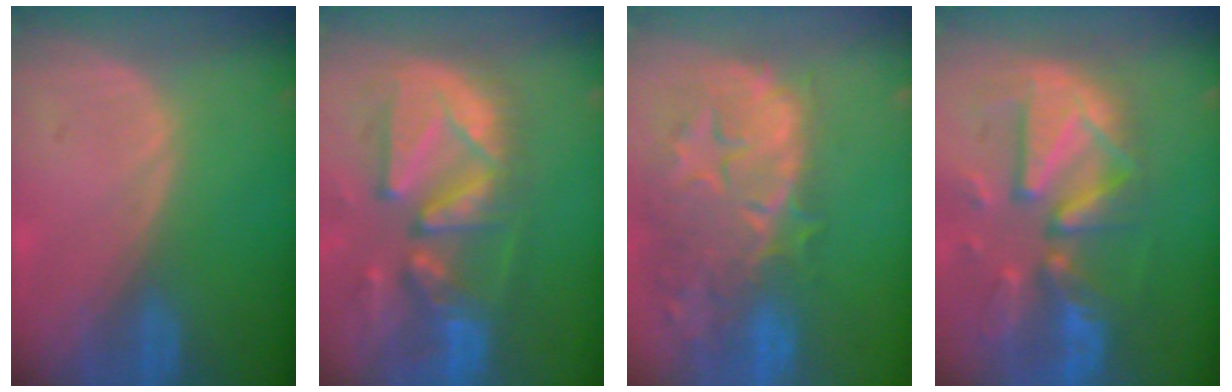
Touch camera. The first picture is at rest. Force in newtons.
{"total": 13.3, "press": 11.5, "slide": 6.7}
{"total": 14.7, "press": 11.8, "slide": 8.8}
{"total": 12.5, "press": 10.8, "slide": 6.2}